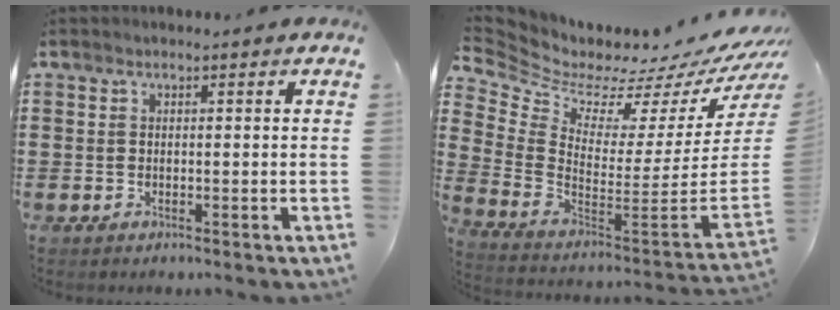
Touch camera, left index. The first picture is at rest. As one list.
[{"total": 3.0, "force": [2.7, 1.4, 0.4], "torque": [-0.023, -0.061, 0.036]}]